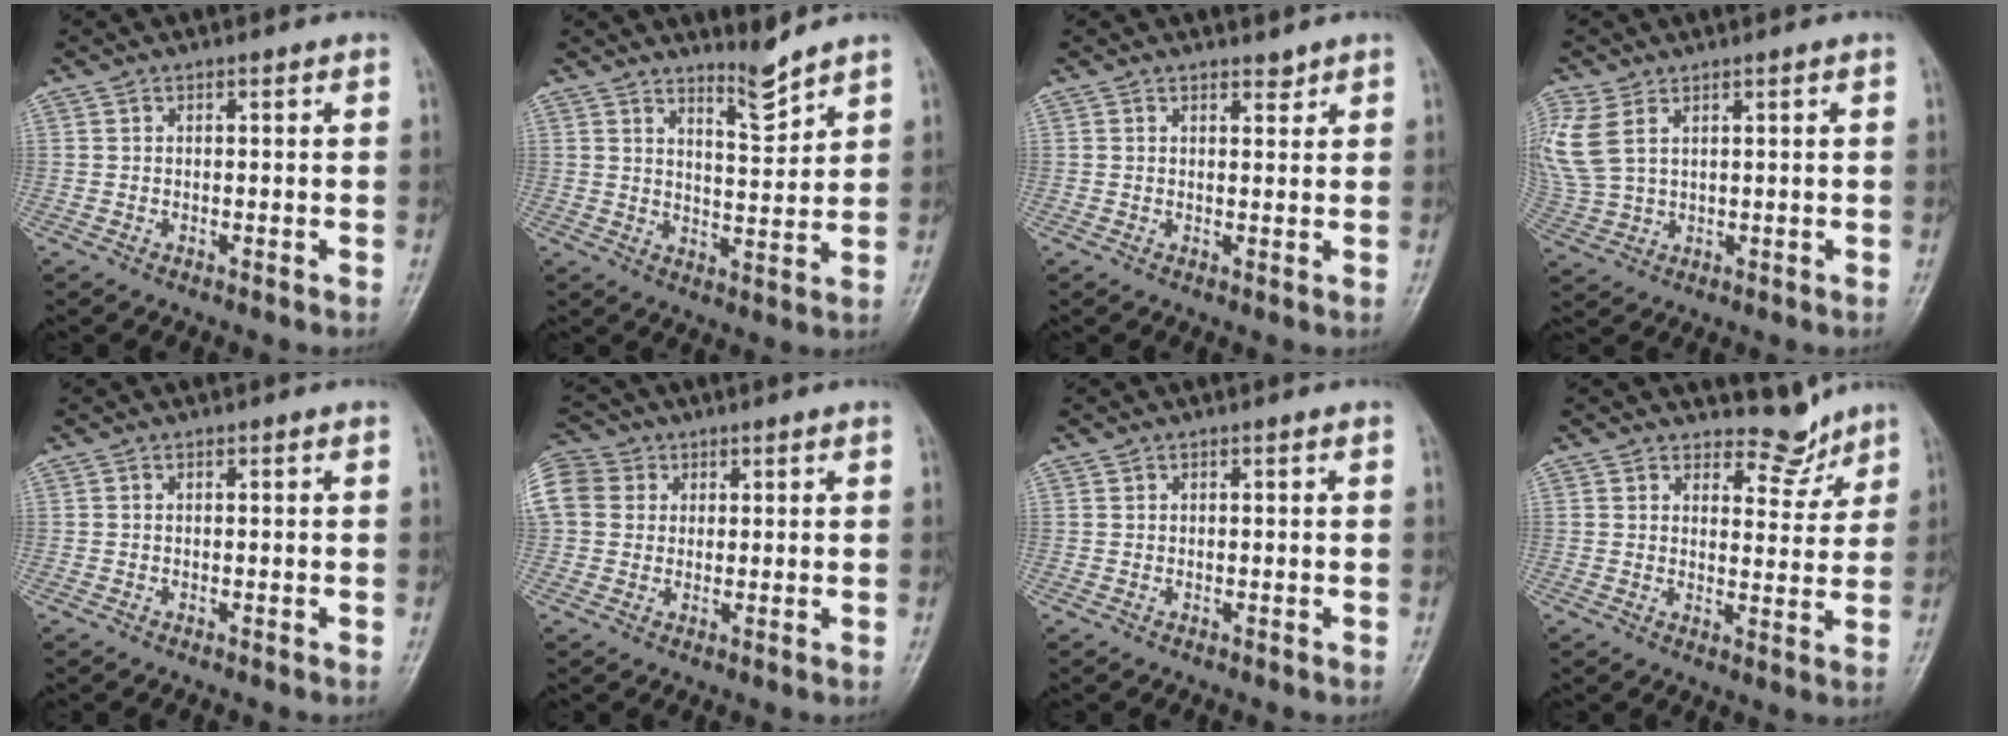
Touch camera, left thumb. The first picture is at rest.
{"total": 4.8, "force": [4.4, 0.3, 2.0], "torque": [-0.027, -0.052, 0.081]}
{"total": 1.5, "force": [1.3, 0.5, 0.4], "torque": [0.004, -0.011, 0.019]}
{"total": 8.3, "force": [3.4, 4.9, 5.8], "torque": [-0.150, 0.003, 0.081]}
{"total": 0.0}
{"total": 15.3, "force": [4.6, 12.8, 7.1], "torque": [-0.201, 0.051, 0.091]}
{"total": 0.0}
{"total": 5.4, "force": [4.8, 2.4, 0.4], "torque": [0.021, -0.044, 0.071]}